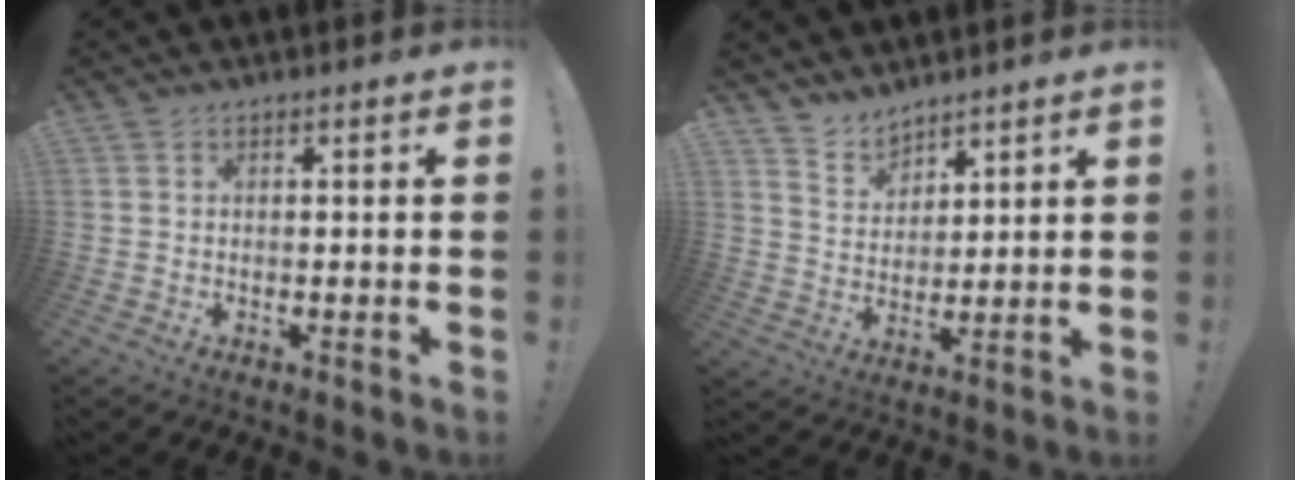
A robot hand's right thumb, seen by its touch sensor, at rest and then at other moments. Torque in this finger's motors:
{"motor_torque": [-0.57, 0.17, -0.16, 0.68, 0.00]}